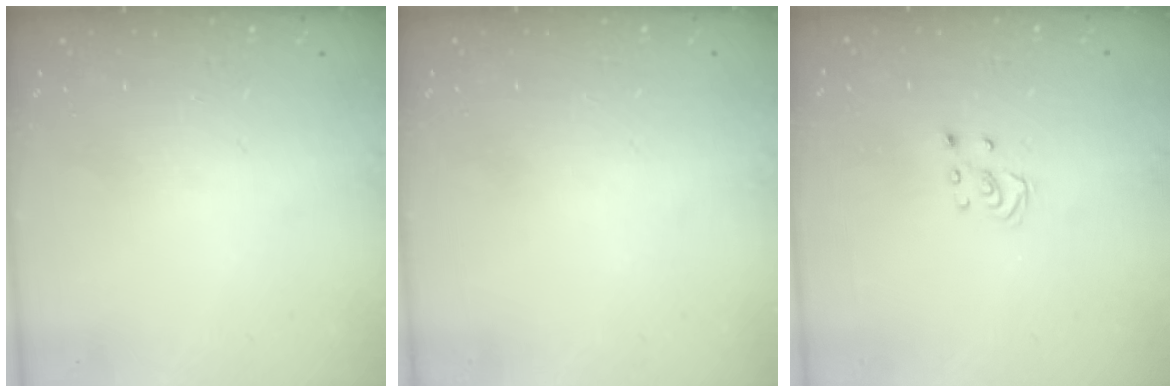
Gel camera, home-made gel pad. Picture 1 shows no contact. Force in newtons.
{"total": 0.0}
{"total": 2.5, "press": 2.5, "slide": 0.2}